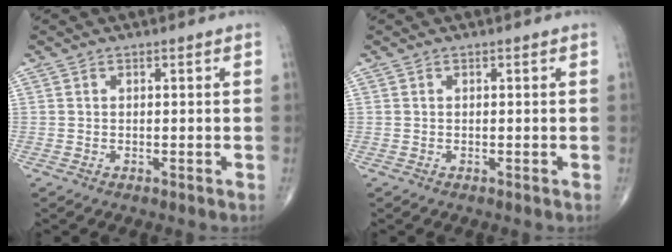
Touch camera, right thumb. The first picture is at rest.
{"total": 0.0}